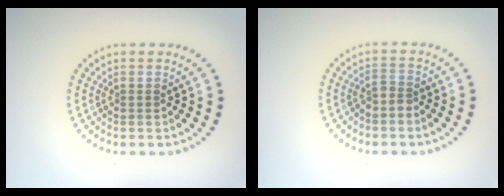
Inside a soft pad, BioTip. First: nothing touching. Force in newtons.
{"total": 1.5, "press": 1.1, "slide": 0.9}